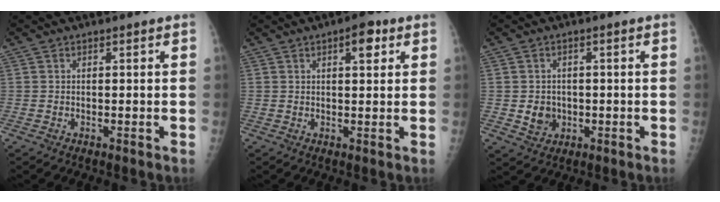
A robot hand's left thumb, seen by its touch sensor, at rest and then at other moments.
{"total": 4.2, "force": [2.0, 1.7, 3.3], "torque": [-0.034, -0.004, 0.024]}
{"total": 4.0, "force": [-0.5, 3.6, 1.7], "torque": [-0.010, 0.003, 0.000]}